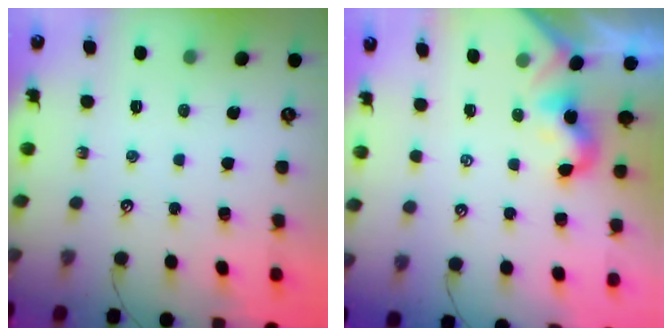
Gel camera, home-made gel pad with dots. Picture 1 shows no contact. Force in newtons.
{"total": 0.0}